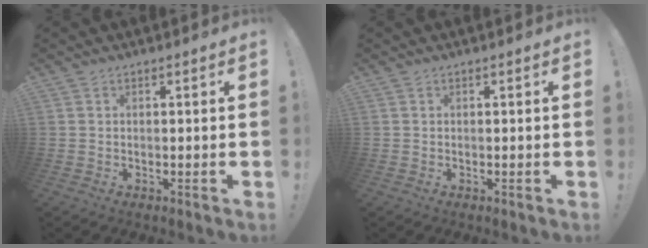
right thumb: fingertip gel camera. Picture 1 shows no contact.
{"total": 0.0}